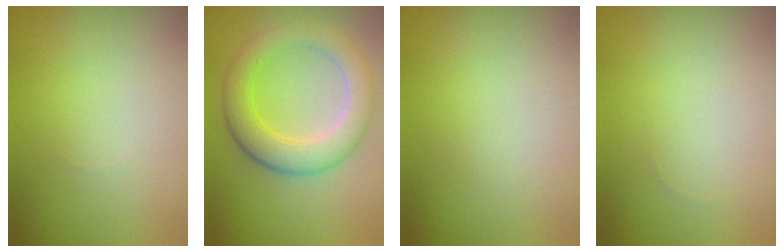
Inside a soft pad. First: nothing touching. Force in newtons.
{"total": 5.3, "press": 5.3, "slide": 0.2}
{"total": 0.0}
{"total": 0.0}